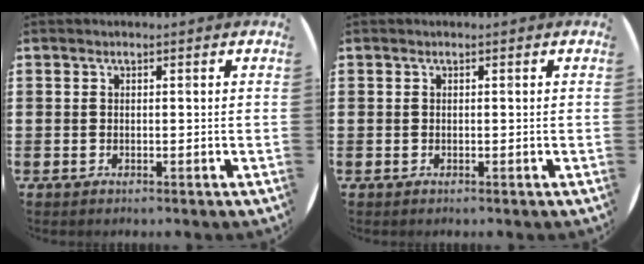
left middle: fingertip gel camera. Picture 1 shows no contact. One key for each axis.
{"total": 0.0}